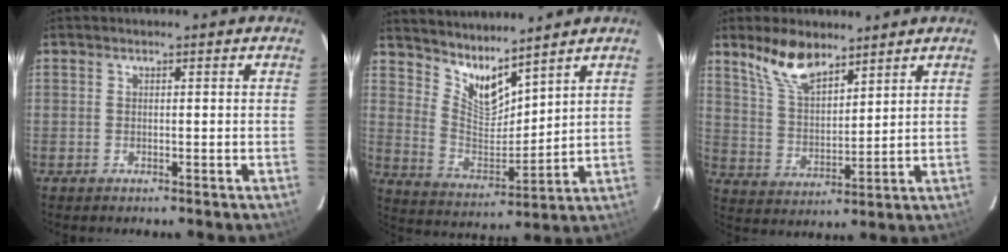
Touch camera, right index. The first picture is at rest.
{"total": 9.9, "force": [8.5, 2.3, 4.7], "torque": [-0.088, -0.012, 0.164]}
{"total": 9.7, "force": [7.3, 3.8, 5.3], "torque": [-0.100, 0.010, 0.148]}